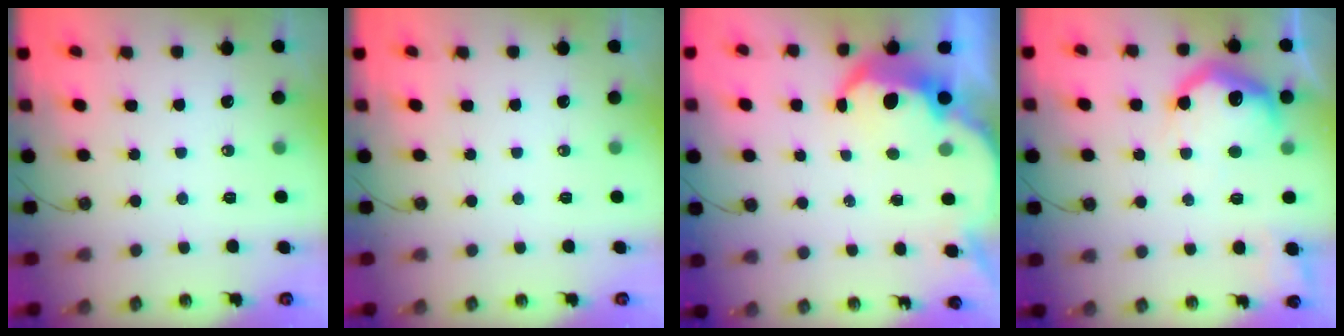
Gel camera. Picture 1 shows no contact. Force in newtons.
{"total": 0.0}
{"total": 7.8, "press": 7.7, "slide": 0.4}
{"total": 16.8, "press": 16.7, "slide": 1.2}